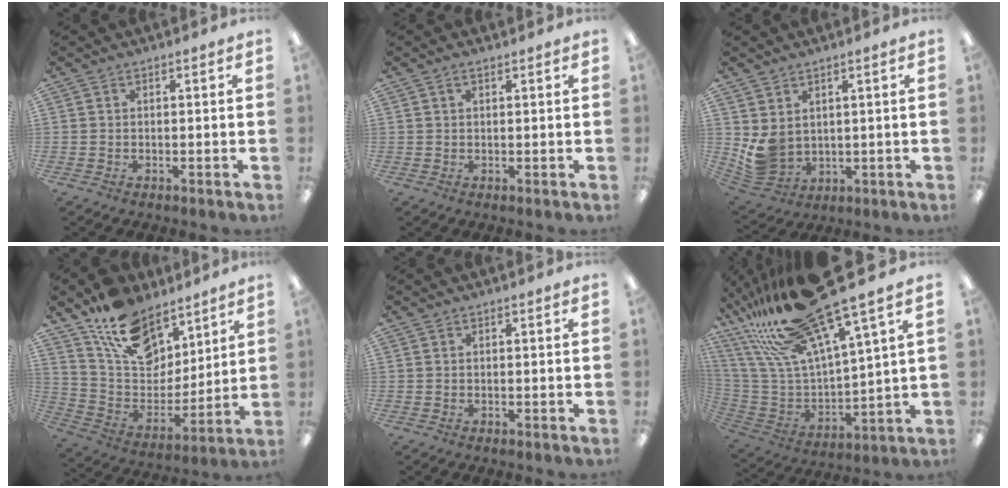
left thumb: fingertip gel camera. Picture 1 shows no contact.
{"total": 1.2, "force": [0.8, 0.5, 0.7], "torque": [-0.016, 0.001, 0.014]}
{"total": 5.9, "force": [2.2, 4.6, 2.9], "torque": [-0.082, -0.014, 0.045]}
{"total": 16.6, "force": [11.5, 9.6, 7.2], "torque": [-0.138, -0.067, 0.219]}
{"total": 0.0}
{"total": 27.6, "force": [20.1, 6.8, 17.6], "torque": [-0.330, -0.142, 0.337]}